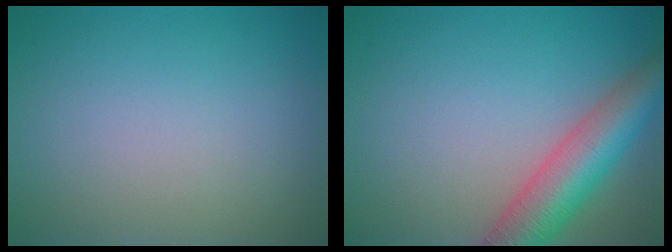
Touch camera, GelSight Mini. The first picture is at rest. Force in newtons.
{"total": 6.8, "press": 6.8, "slide": 0.3}